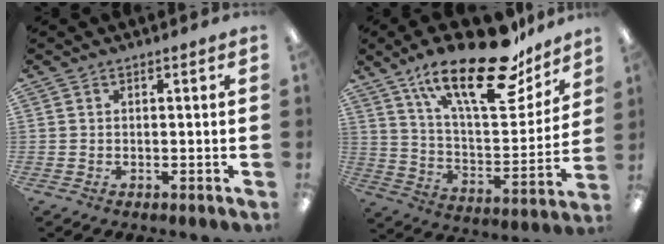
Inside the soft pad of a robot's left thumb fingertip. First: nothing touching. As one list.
[{"total": 26.1, "force": [17.5, 9.3, 16.9], "torque": [-0.256, -0.100, 0.292]}]